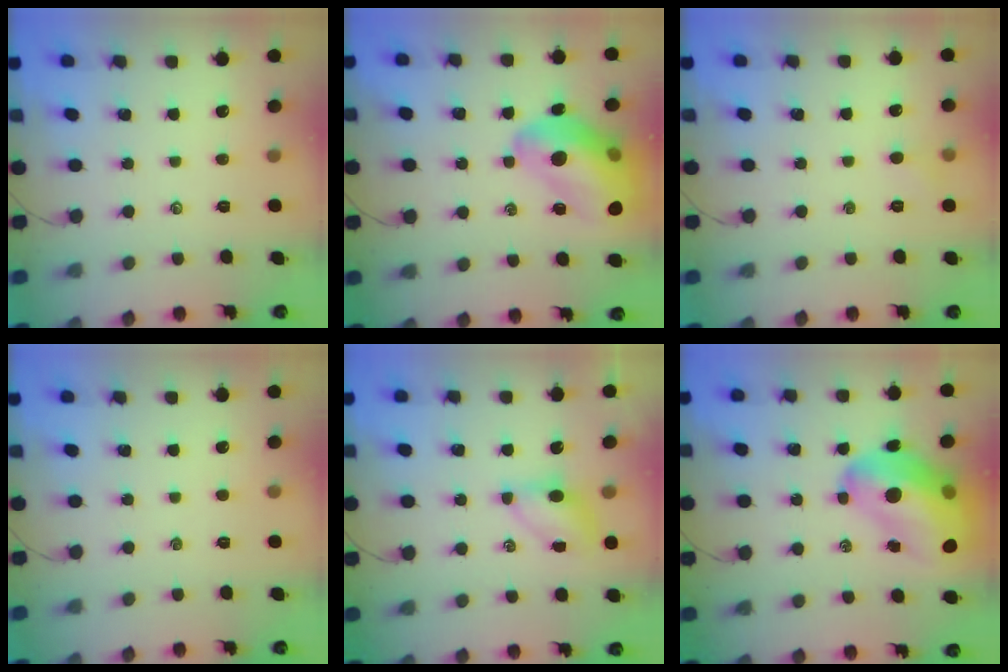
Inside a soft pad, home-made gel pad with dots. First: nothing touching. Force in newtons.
{"total": 19.3, "press": 18.9, "slide": 3.7}
{"total": 3.2, "press": 3.0, "slide": 1.1}
{"total": 0.0}
{"total": 4.6, "press": 4.5, "slide": 0.9}
{"total": 21.8, "press": 21.0, "slide": 5.8}